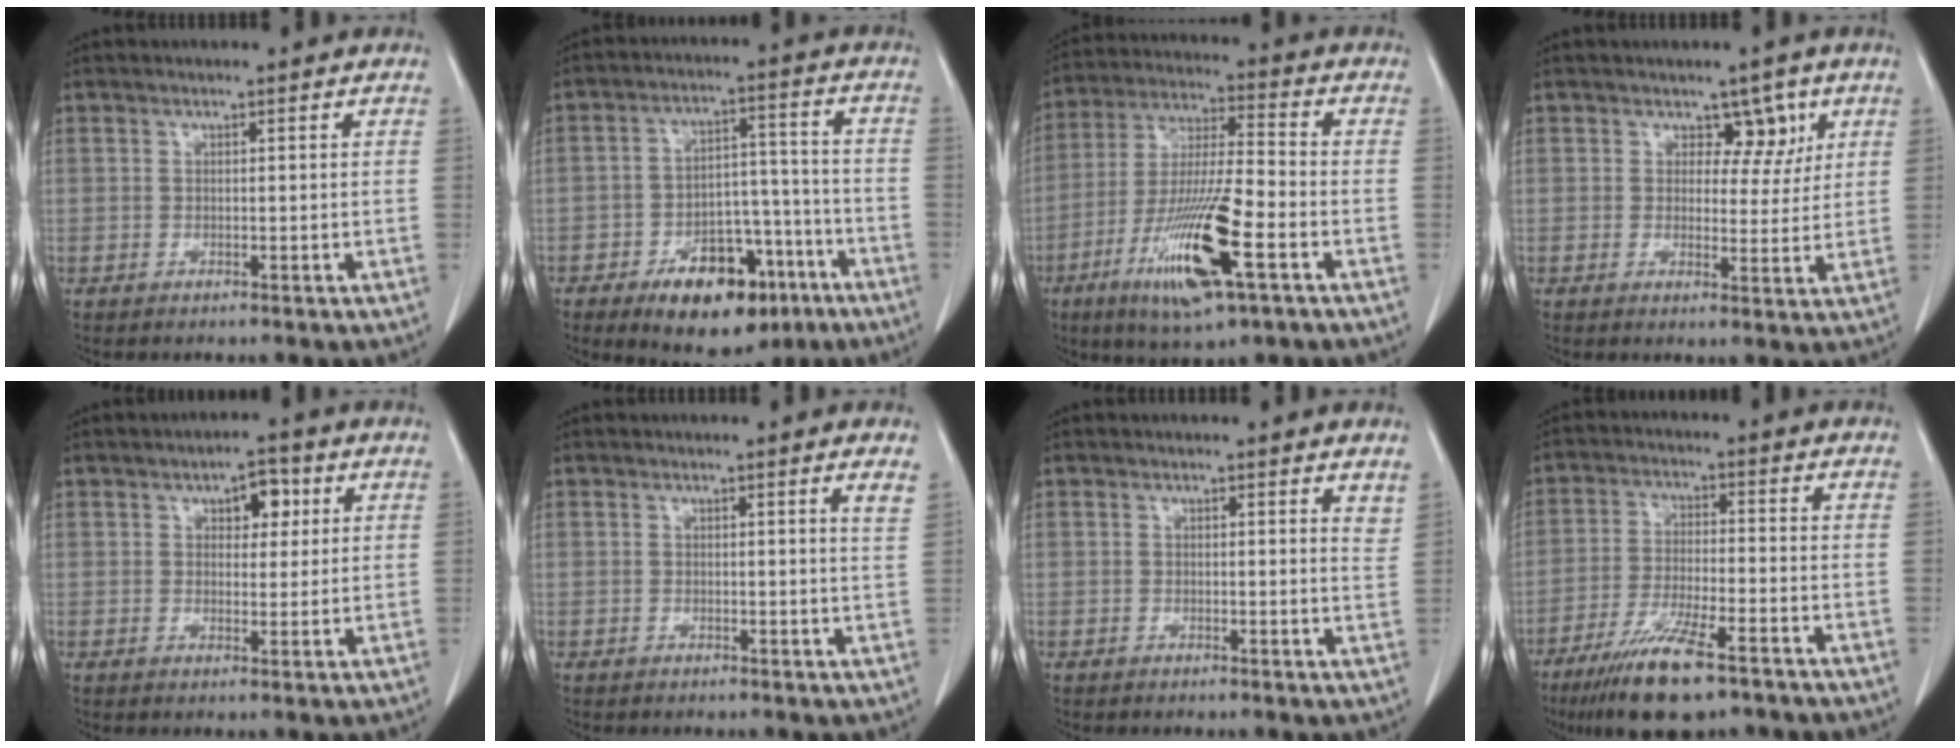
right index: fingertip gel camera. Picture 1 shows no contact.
{"total": 13.7, "force": [-7.8, 7.1, 8.8], "torque": [-0.122, 0.020, -0.112]}
{"total": 16.2, "force": [-6.9, 2.0, 14.6], "torque": [-0.285, -0.024, -0.120]}
{"total": 4.3, "force": [2.2, 2.8, 2.4], "torque": [-0.015, 0.001, 0.029]}
{"total": 4.5, "force": [1.8, 2.4, 3.3], "torque": [-0.042, 0.010, 0.025]}
{"total": 1.7, "force": [1.3, -0.3, 1.1], "torque": [-0.020, -0.008, 0.010]}
{"total": 2.6, "force": [2.3, 0.6, 0.9], "torque": [-0.009, -0.011, 0.011]}
{"total": 10.8, "force": [-7.2, 1.7, 7.9], "torque": [-0.149, -0.026, -0.122]}